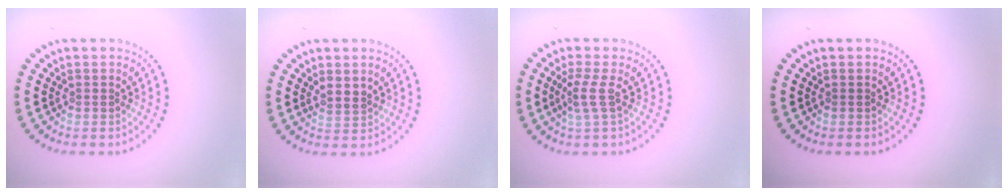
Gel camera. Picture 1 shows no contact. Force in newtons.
{"total": 1.7, "press": 1.4, "slide": 1.0}
{"total": 2.0, "press": 1.5, "slide": 1.4}
{"total": 0.0}